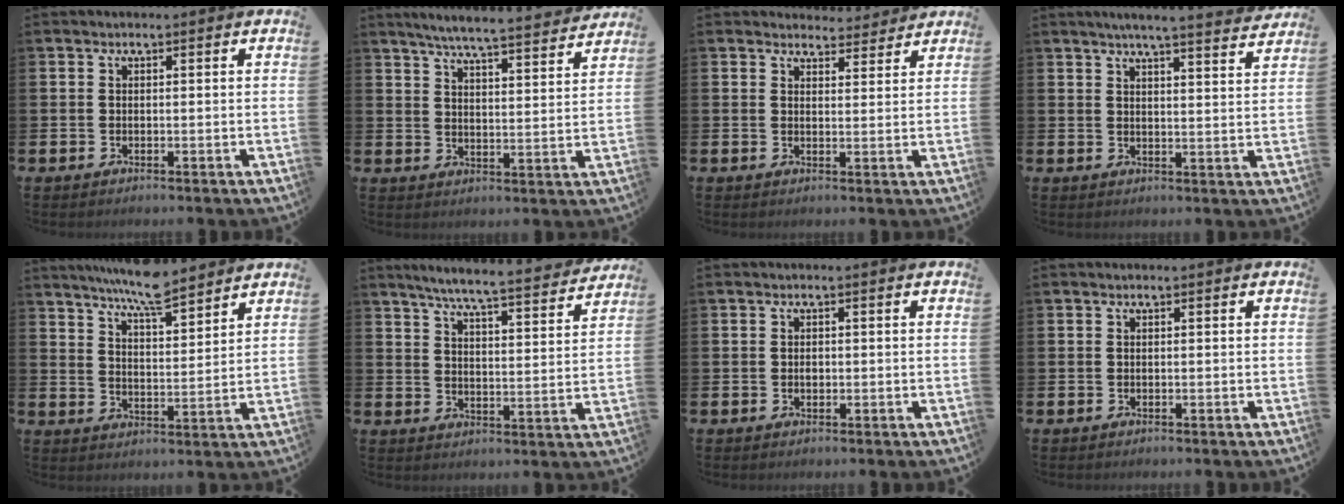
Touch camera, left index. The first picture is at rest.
{"total": 6.3, "force": [6.1, -0.1, 1.8], "torque": [-0.043, -0.047, 0.102]}
{"total": 3.4, "force": [3.3, 0.8, -0.1], "torque": [0.005, -0.020, 0.058]}
{"total": 5.3, "force": [5.0, -0.6, 1.4], "torque": [-0.031, -0.029, 0.086]}
{"total": 7.2, "force": [6.8, 0.4, 2.1], "torque": [-0.057, -0.037, 0.122]}
{"total": 6.8, "force": [6.4, 0.0, 2.4], "torque": [-0.064, -0.045, 0.108]}
{"total": 0.8, "force": [-0.1, 0.6, 0.6], "torque": [-0.002, 0.001, -0.005]}
{"total": 0.0}